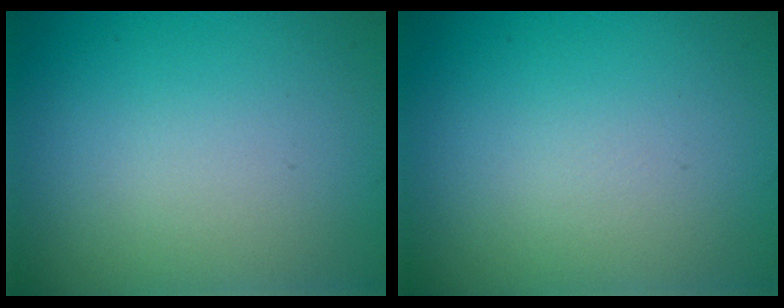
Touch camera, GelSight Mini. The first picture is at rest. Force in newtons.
{"total": 0.0}